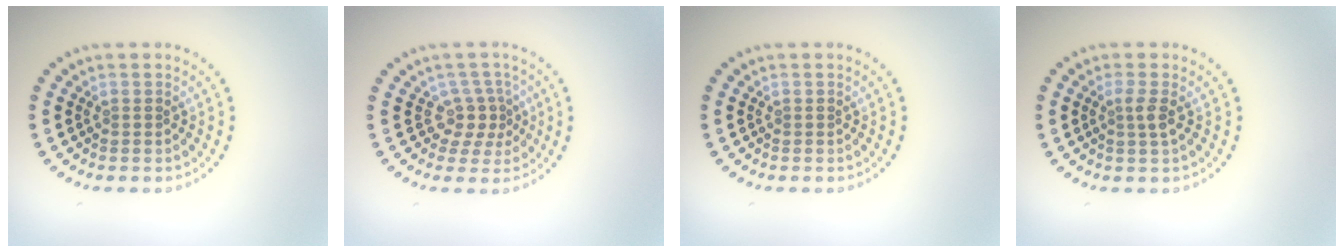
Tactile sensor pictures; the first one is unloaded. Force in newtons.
{"total": 2.6, "press": 1.8, "slide": 1.9}
{"total": 0.0}
{"total": 1.4, "press": 1.1, "slide": 0.8}